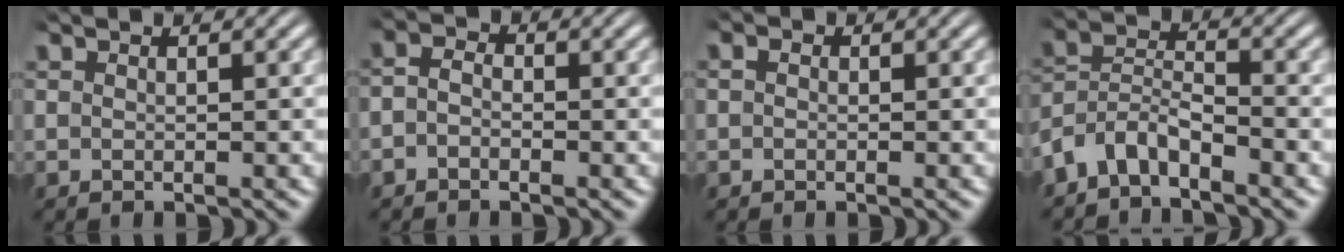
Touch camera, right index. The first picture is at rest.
{"total": 2.1, "force": [-0.9, 1.5, 1.0], "torque": [-0.024, -0.010, -0.018]}
{"total": 0.6, "force": [-0.1, 0.4, 0.4], "torque": [-0.008, -0.005, -0.001]}
{"total": 5.6, "force": [-3.5, 3.6, 2.3], "torque": [-0.058, -0.017, -0.061]}